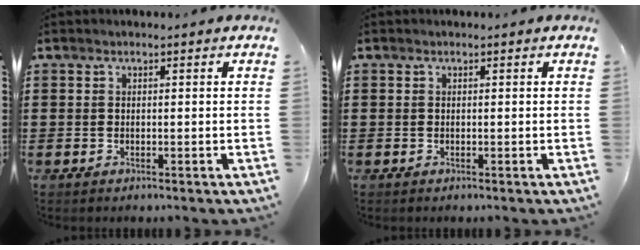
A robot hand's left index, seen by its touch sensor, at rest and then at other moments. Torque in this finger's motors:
{"motor_torque": [0.12, -0.04, 0.03, 0.01]}